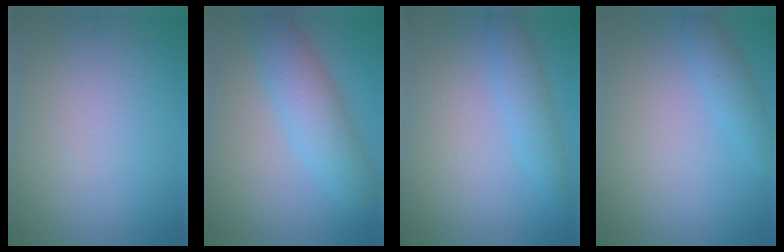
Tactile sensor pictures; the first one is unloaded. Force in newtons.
{"total": 5.9, "press": 5.9, "slide": 0.0}
{"total": 2.7, "press": 2.7, "slide": 0.1}
{"total": 2.3, "press": 2.3, "slide": 0.1}